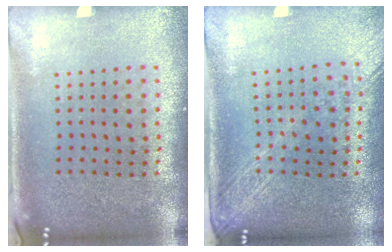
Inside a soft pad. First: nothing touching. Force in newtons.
{"total": 1.8, "press": 1.5, "slide": 1.0}